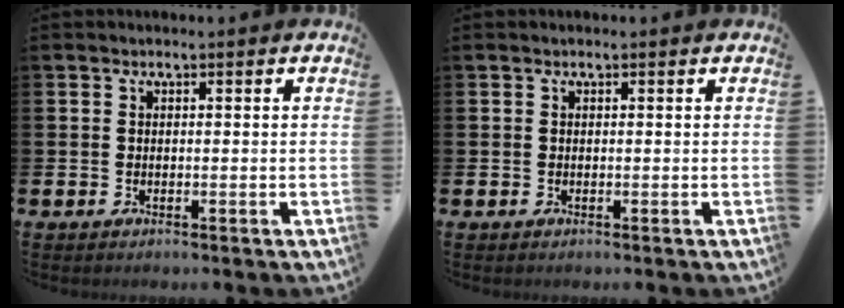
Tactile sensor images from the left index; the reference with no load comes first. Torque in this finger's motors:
{"motor_torque": [0.92, -1.21, 0.26, 0.03]}